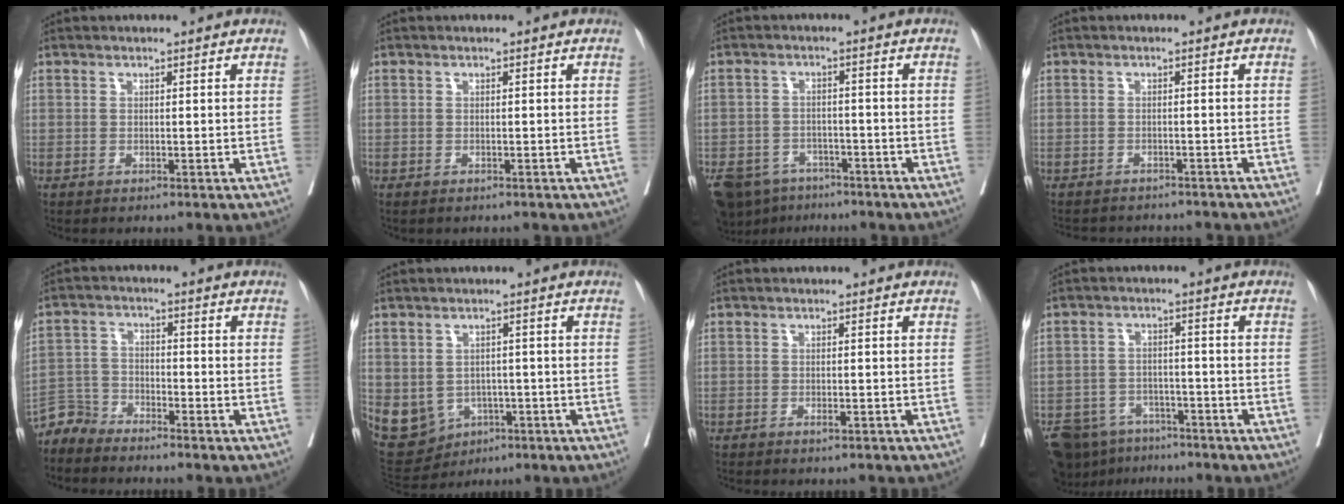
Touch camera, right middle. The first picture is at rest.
{"total": 0.7, "force": [-0.5, 0.3, 0.3], "torque": [-0.006, 0.000, -0.008]}
{"total": 11.3, "force": [-8.2, 6.7, 3.9], "torque": [-0.095, -0.008, -0.115]}
{"total": 8.2, "force": [-7.7, 2.2, 1.9], "torque": [-0.029, 0.006, -0.089]}
{"total": 4.1, "force": [-4.0, 0.6, -0.7], "torque": [0.017, -0.002, -0.081]}
{"total": 12.4, "force": [-3.7, 10.8, 4.9], "torque": [-0.126, 0.018, -0.039]}
{"total": 0.7, "force": [-0.4, 0.0, 0.5], "torque": [-0.016, 0.000, -0.007]}
{"total": 10.7, "force": [-8.3, 6.0, 3.0], "torque": [-0.067, 0.001, -0.120]}